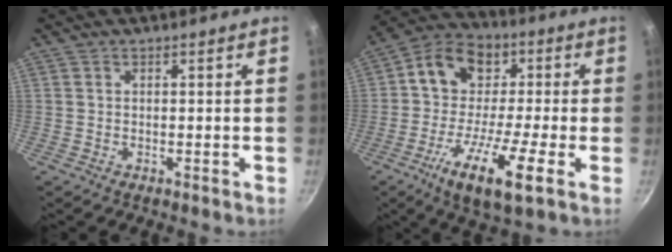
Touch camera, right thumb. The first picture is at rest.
{"total": 16.6, "force": [-3.5, 8.9, 13.6], "torque": [-0.217, 0.039, -0.084]}